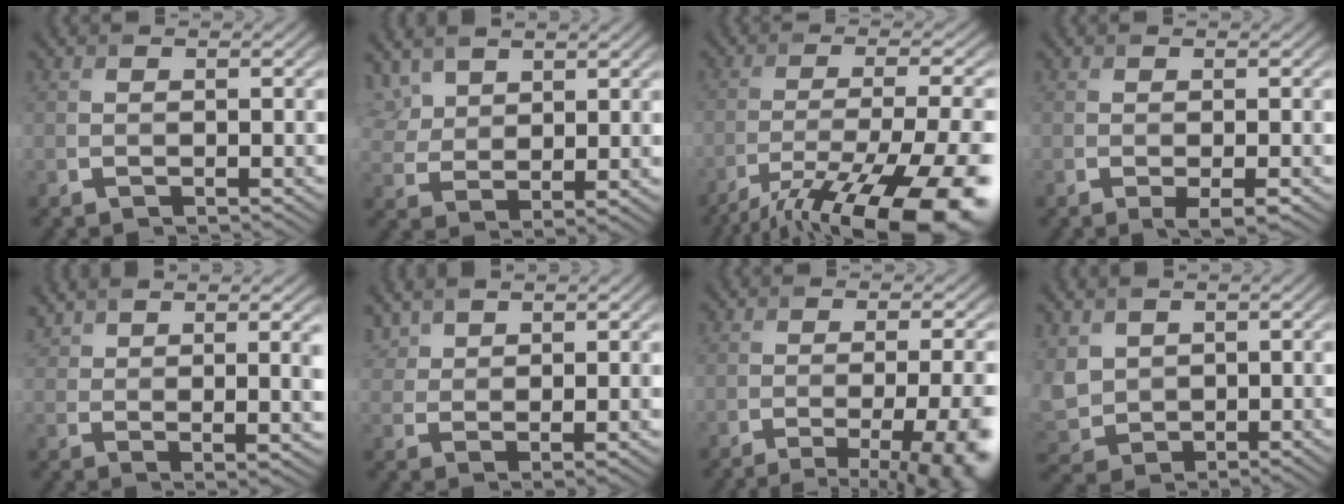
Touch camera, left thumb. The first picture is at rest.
{"total": 5.8, "force": [4.4, 2.6, 2.7], "torque": [-0.071, 0.007, 0.093]}
{"total": 17.4, "force": [-12.0, 4.4, 11.8], "torque": [-0.175, -0.027, -0.175]}
{"total": 1.6, "force": [-0.5, 0.3, 1.5], "torque": [-0.027, -0.001, -0.006]}
{"total": 9.0, "force": [5.1, 2.5, 7.0], "torque": [-0.131, 0.010, 0.093]}
{"total": 5.4, "force": [4.2, 1.7, 2.8], "torque": [-0.070, 0.008, 0.090]}
{"total": 11.8, "force": [-4.6, 3.8, 10.2], "torque": [-0.094, 0.001, -0.050]}
{"total": 5.8, "force": [2.7, 4.2, 2.8], "torque": [-0.099, -0.003, 0.063]}